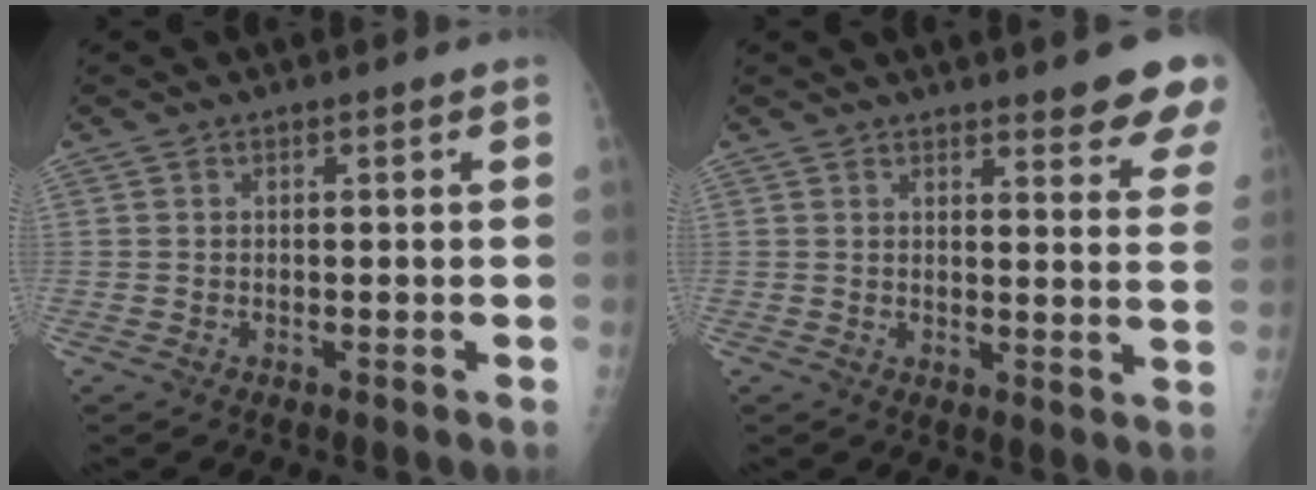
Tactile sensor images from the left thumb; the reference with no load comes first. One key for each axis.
{"total": 11.0, "fx": 9.3, "fy": 2.1, "fz": 5.4, "tx": -0.033, "ty": -0.049, "tz": 0.093}